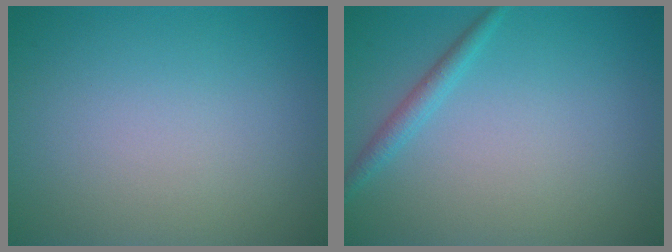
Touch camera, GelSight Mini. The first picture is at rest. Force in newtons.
{"total": 1.5, "press": 1.5, "slide": 0.0}